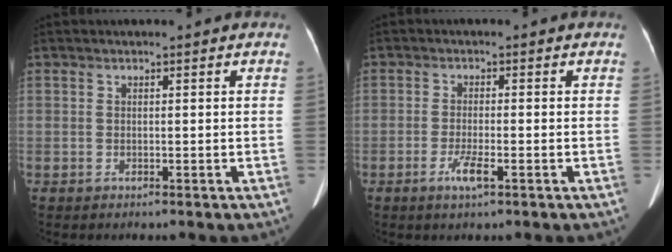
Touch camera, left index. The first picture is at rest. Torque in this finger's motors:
{"motor_torque": [0.08, -0.12, 0.07, 0.01]}